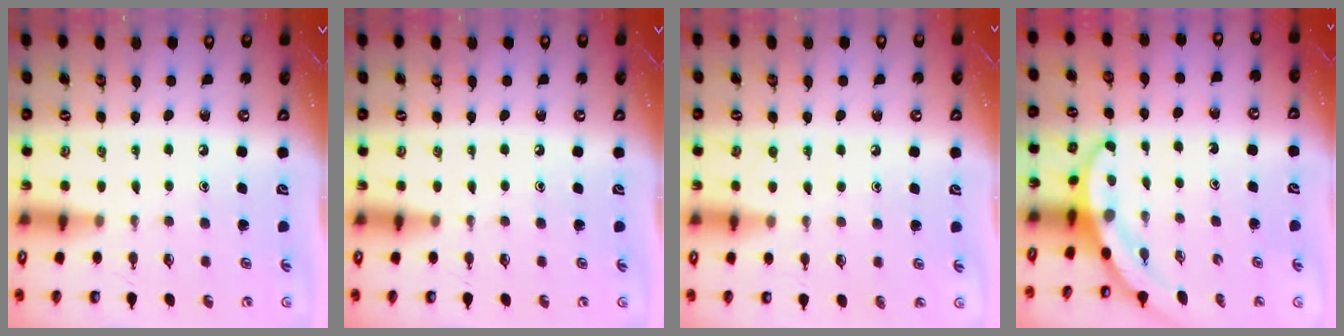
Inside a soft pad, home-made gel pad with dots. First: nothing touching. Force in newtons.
{"total": 0.0}
{"total": 5.2, "press": 5.2, "slide": 0.4}
{"total": 3.0, "press": 3.0, "slide": 0.1}